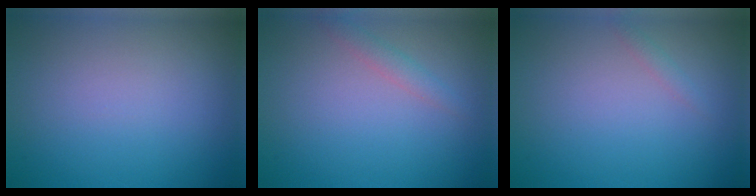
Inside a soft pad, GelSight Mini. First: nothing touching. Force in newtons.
{"total": 1.3, "press": 1.3, "slide": 0.1}
{"total": 0.7, "press": 0.7, "slide": 0.1}